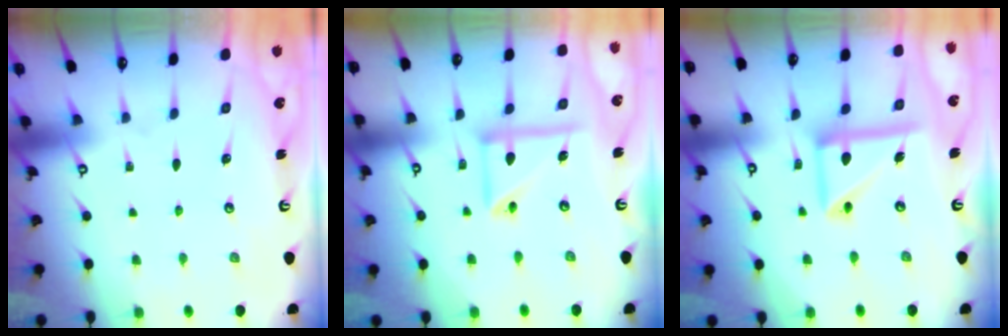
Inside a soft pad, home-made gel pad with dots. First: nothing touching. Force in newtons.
{"total": 11.6, "press": 11.5, "slide": 1.2}
{"total": 13.8, "press": 13.7, "slide": 1.7}